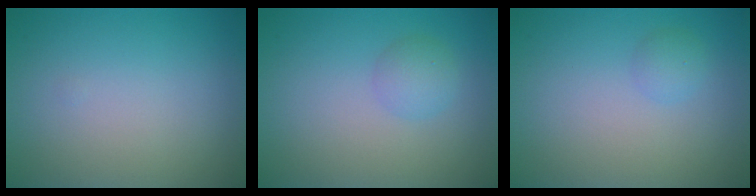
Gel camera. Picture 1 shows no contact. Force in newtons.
{"total": 1.7, "press": 1.7, "slide": 0.0}
{"total": 1.1, "press": 1.1, "slide": 0.1}